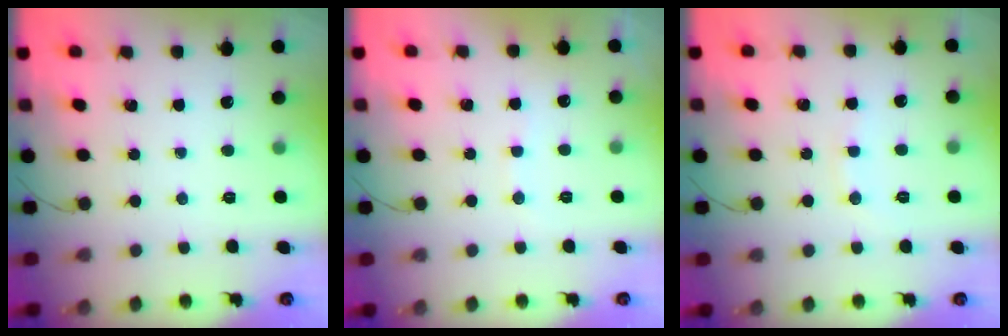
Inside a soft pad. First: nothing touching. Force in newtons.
{"total": 4.8, "press": 4.8, "slide": 0.7}
{"total": 5.8, "press": 5.7, "slide": 1.2}